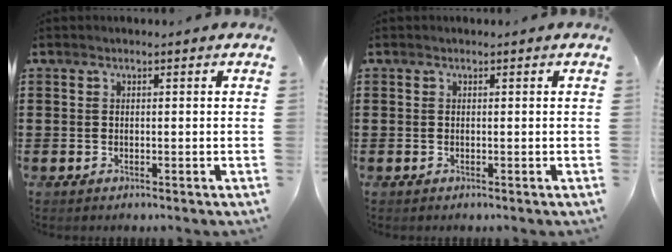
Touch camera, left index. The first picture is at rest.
{"total": 0.0}